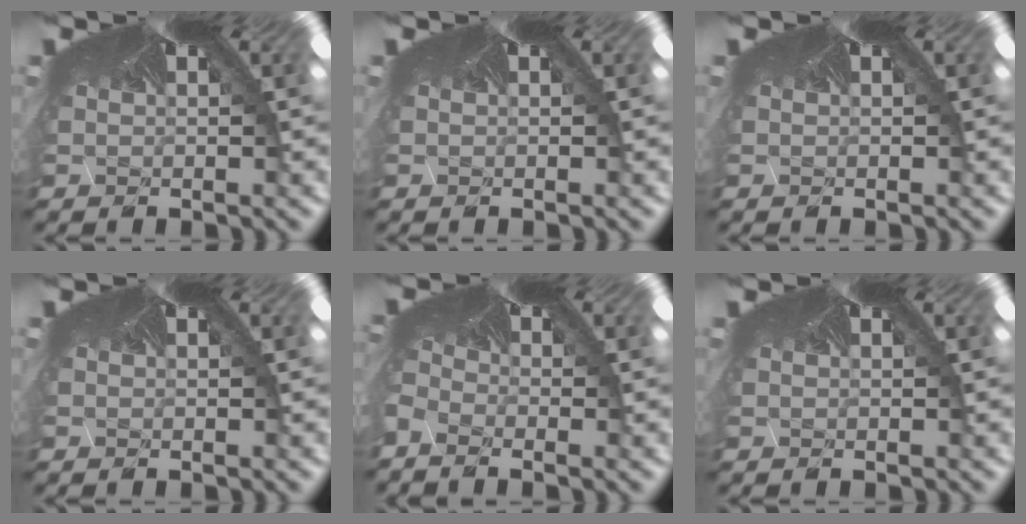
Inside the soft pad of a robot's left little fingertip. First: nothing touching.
{"total": 0.0}
{"total": 0.0}
{"total": 0.0}
{"total": 5.8, "force": [-5.4, 0.6, 1.9], "torque": [-0.042, -0.049, -0.073]}
{"total": 0.0}